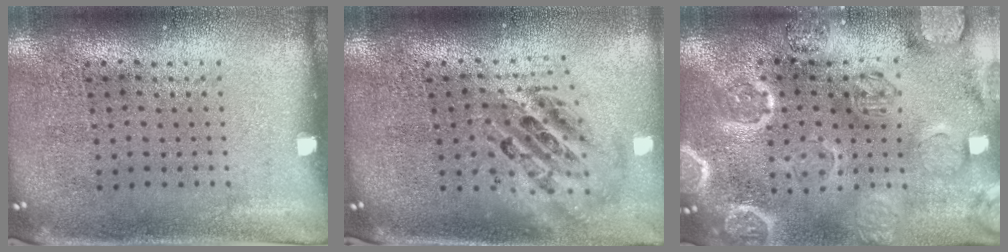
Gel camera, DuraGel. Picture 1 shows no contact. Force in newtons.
{"total": 2.4, "press": 1.8, "slide": 1.5}
{"total": 3.6, "press": 3.5, "slide": 0.9}